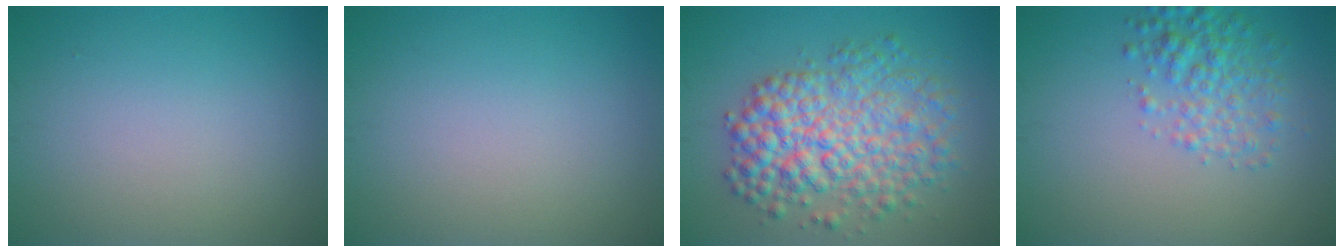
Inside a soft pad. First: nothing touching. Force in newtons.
{"total": 0.0}
{"total": 7.5, "press": 7.5, "slide": 0.1}
{"total": 3.4, "press": 3.4, "slide": 0.1}